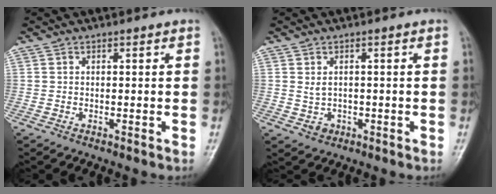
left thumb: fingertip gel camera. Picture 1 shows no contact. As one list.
[{"total": 2.3, "force": [0.0, 1.9, 1.3], "torque": [-0.016, -0.001, 0.007]}]